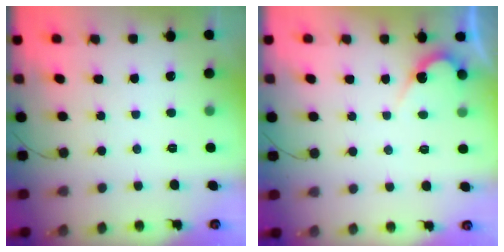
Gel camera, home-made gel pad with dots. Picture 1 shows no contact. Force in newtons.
{"total": 4.3, "press": 4.2, "slide": 0.3}